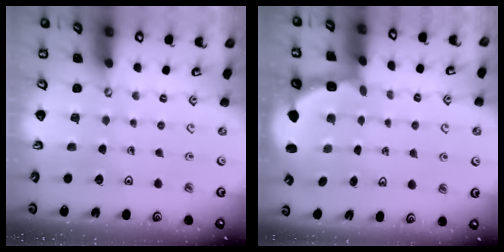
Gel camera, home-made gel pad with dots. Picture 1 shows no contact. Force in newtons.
{"total": 3.4, "press": 3.1, "slide": 1.4}